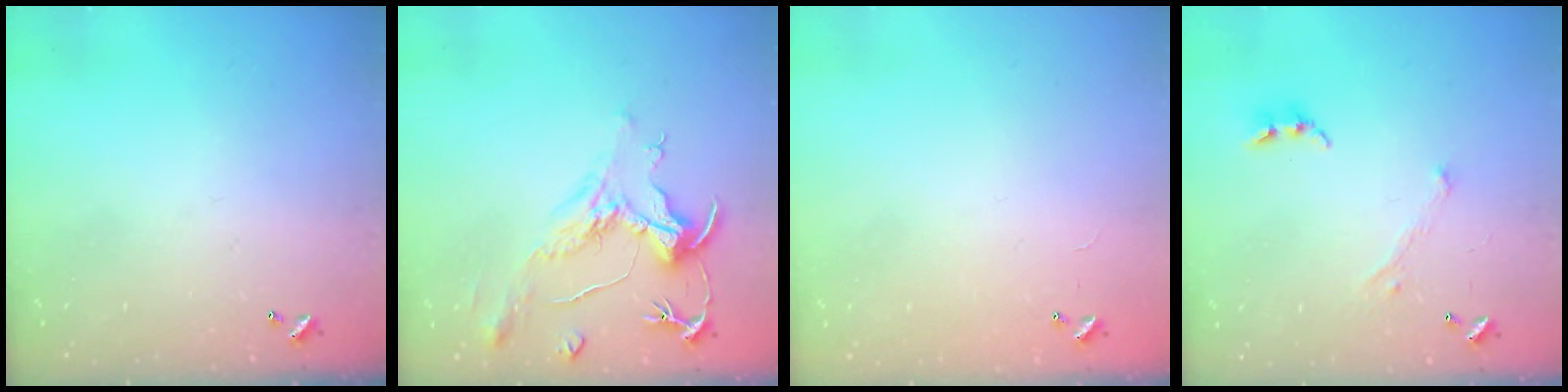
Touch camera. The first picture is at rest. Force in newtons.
{"total": 2.1, "press": 1.7, "slide": 1.3}
{"total": 10.0, "press": 10.0, "slide": 0.3}
{"total": 1.7, "press": 1.6, "slide": 0.5}